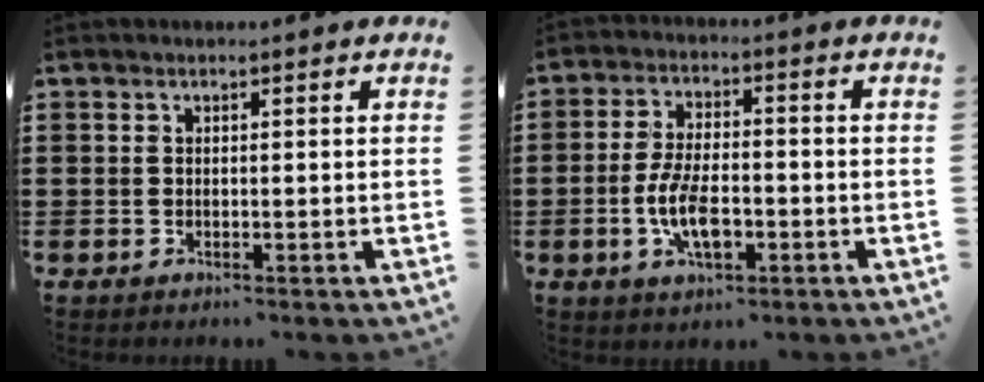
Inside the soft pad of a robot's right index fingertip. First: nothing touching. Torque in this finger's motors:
{"motor_torque": [1.99, 0.15, 0.96, 0.21]}